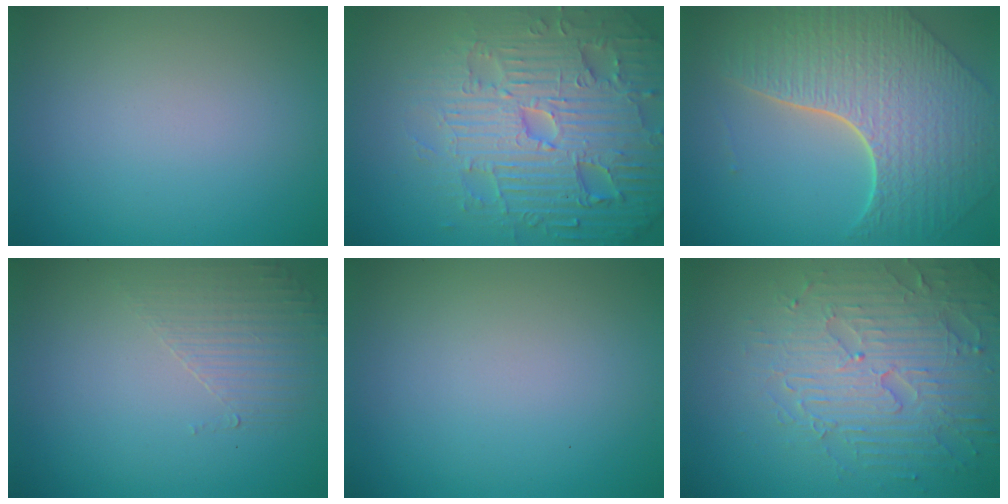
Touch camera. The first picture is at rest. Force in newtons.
{"total": 7.8, "press": 7.6, "slide": 1.9}
{"total": 8.3, "press": 5.9, "slide": 5.7}
{"total": 1.6, "press": 0.7, "slide": 1.4}
{"total": 0.0}
{"total": 5.8, "press": 5.0, "slide": 2.9}